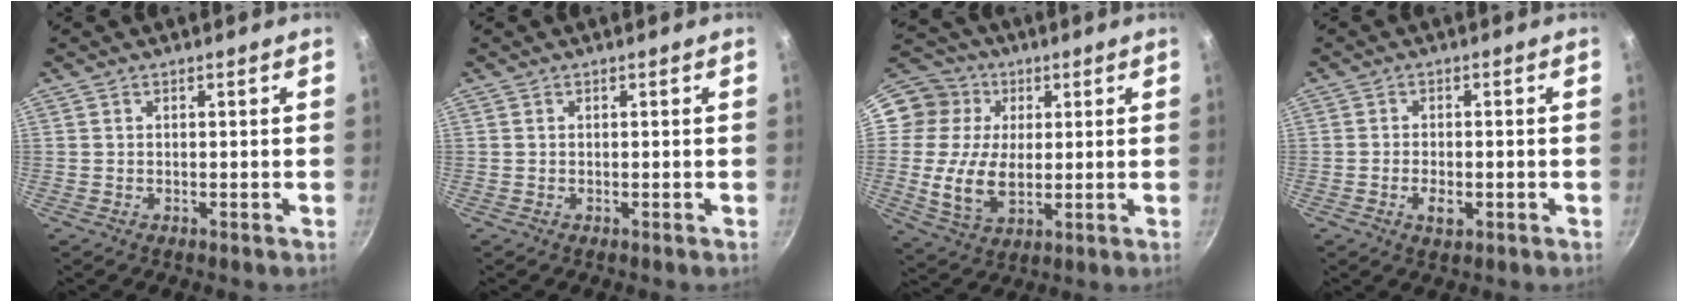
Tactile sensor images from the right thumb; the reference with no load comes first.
{"total": 0.0}
{"total": 14.4, "force": [2.5, 11.8, 7.9], "torque": [-0.132, -0.004, 0.038]}
{"total": 3.4, "force": [-1.2, 1.8, 2.7], "torque": [-0.049, 0.005, -0.022]}